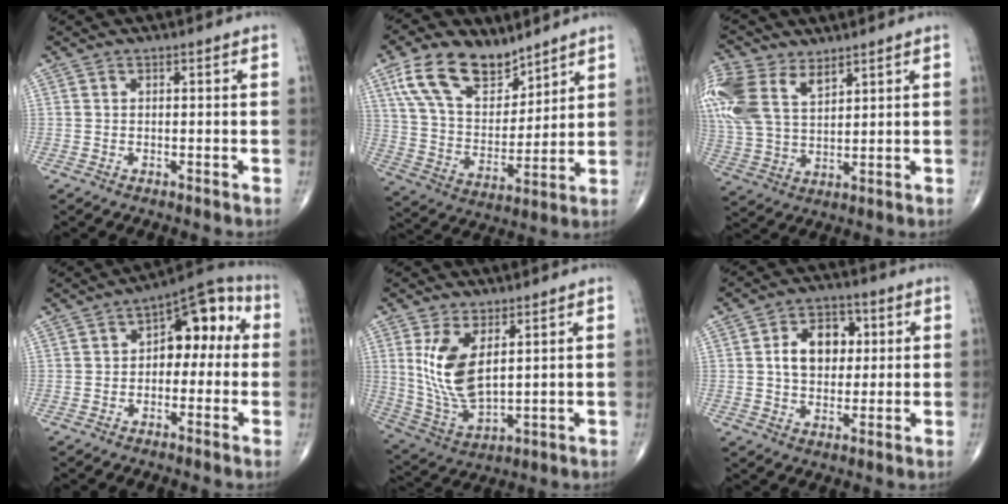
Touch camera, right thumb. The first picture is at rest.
{"total": 16.2, "force": [10.3, 8.7, 9.1], "torque": [-0.133, -0.042, 0.200]}
{"total": 17.5, "force": [8.8, 10.5, 10.9], "torque": [-0.270, 0.000, 0.176]}
{"total": 10.8, "force": [0.8, 6.4, 8.6], "torque": [-0.077, 0.039, -0.004]}
{"total": 11.6, "force": [3.5, 5.6, 9.5], "torque": [-0.186, -0.024, 0.086]}
{"total": 9.8, "force": [1.7, 6.9, 6.7], "torque": [-0.075, 0.007, 0.025]}